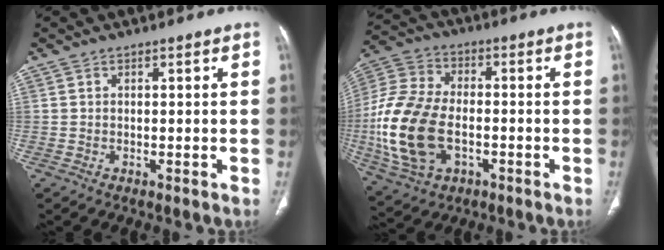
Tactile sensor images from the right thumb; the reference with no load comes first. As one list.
[{"total": 18.8, "force": [-3.5, 11.6, 14.3], "torque": [-0.309, 0.010, -0.060]}]